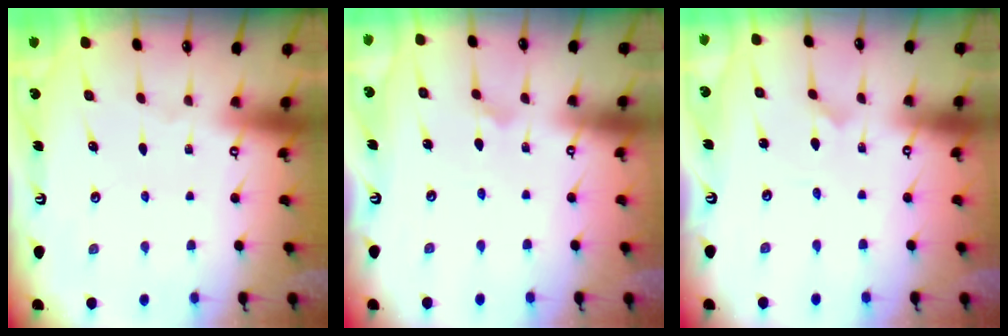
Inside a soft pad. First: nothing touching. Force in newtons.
{"total": 3.0, "press": 3.0, "slide": 0.3}
{"total": 0.0}